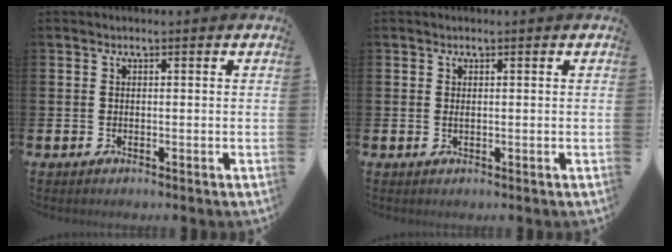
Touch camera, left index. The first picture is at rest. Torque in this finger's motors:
{"motor_torque": [0.35, 0.01, 0.00, 0.02]}